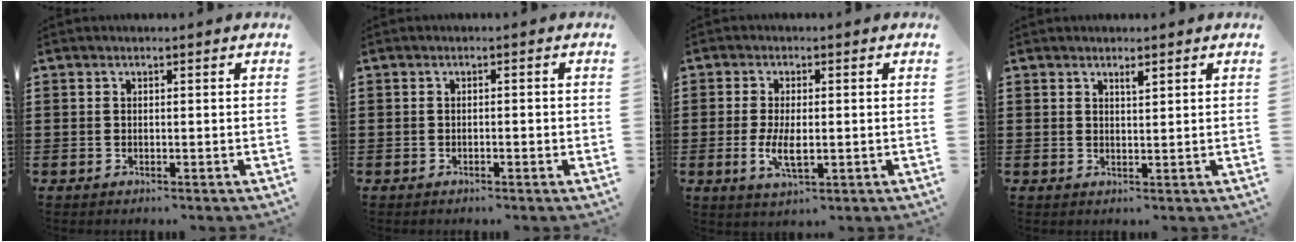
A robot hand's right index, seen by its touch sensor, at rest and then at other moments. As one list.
[{"total": 0.7, "force": [-0.5, 0.2, 0.5], "torque": [-0.011, -0.002, -0.008]}, {"total": 5.1, "force": [-0.7, 2.1, 4.6], "torque": [-0.094, -0.005, -0.014]}, {"total": 1.2, "force": [1.0, 0.2, 0.7], "torque": [-0.014, 0.001, 0.017]}]